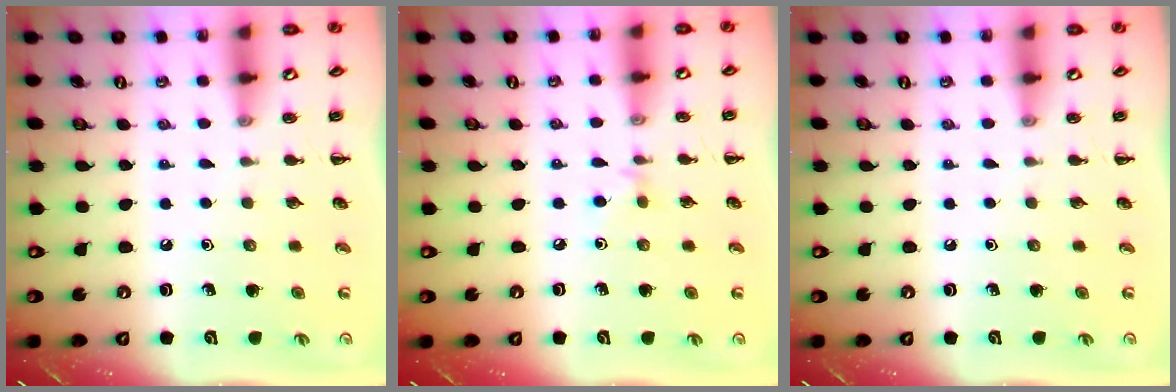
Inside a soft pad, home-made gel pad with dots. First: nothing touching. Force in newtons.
{"total": 3.0, "press": 2.8, "slide": 1.1}
{"total": 0.0}